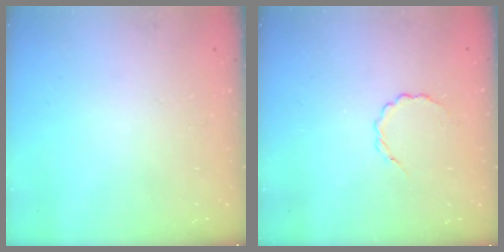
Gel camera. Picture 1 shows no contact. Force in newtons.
{"total": 3.0, "press": 2.8, "slide": 1.0}